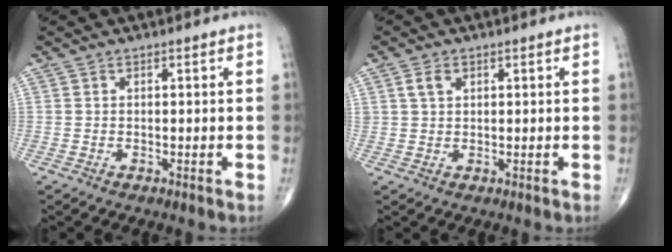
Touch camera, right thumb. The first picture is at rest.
{"total": 2.5, "force": [1.1, 1.6, 1.5], "torque": [-0.024, 0.003, 0.022]}